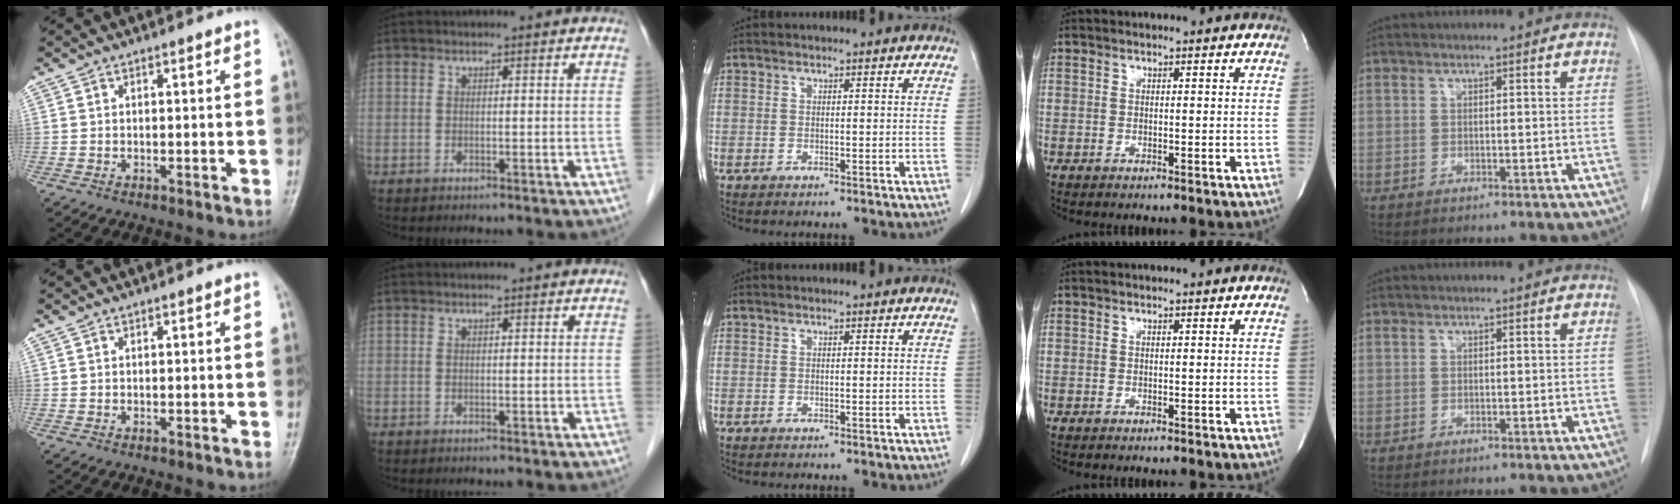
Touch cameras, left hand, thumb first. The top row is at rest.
{}